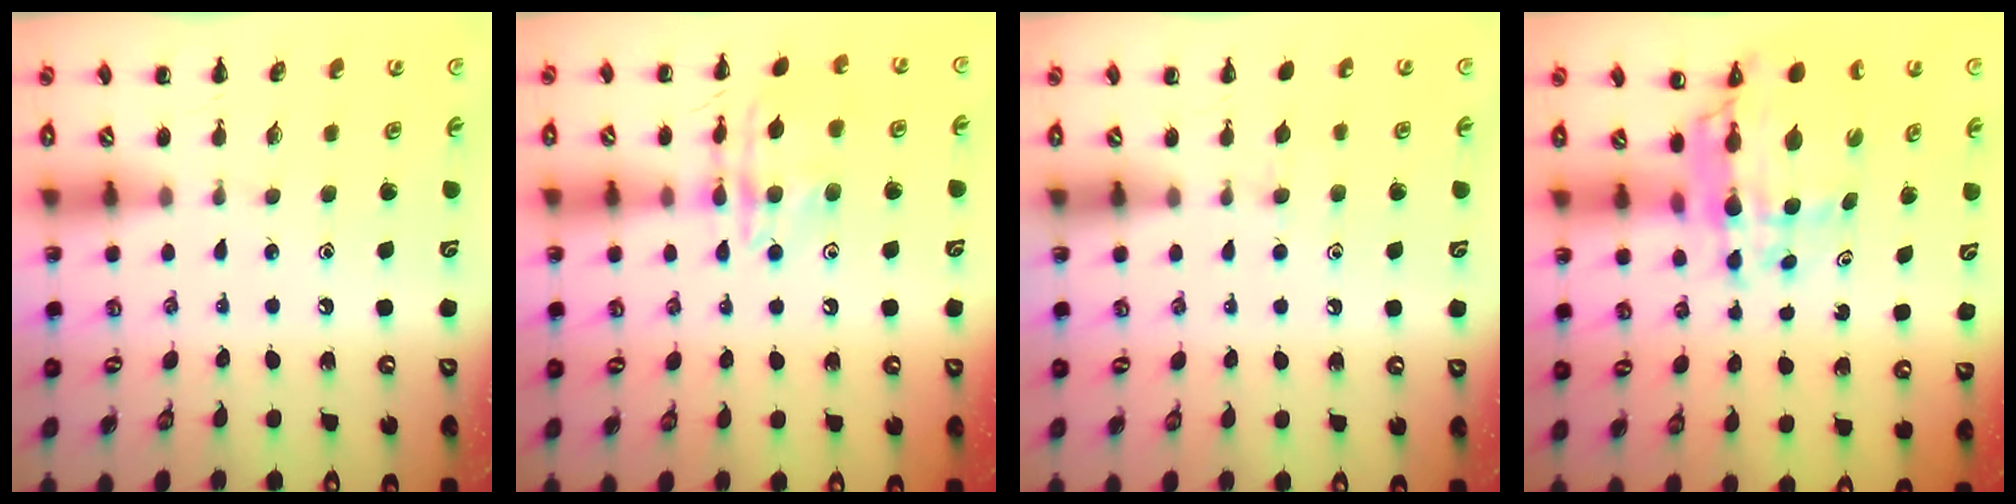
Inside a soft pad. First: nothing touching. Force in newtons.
{"total": 14.0, "press": 13.9, "slide": 0.7}
{"total": 3.3, "press": 3.0, "slide": 1.3}
{"total": 9.9, "press": 9.4, "slide": 3.1}